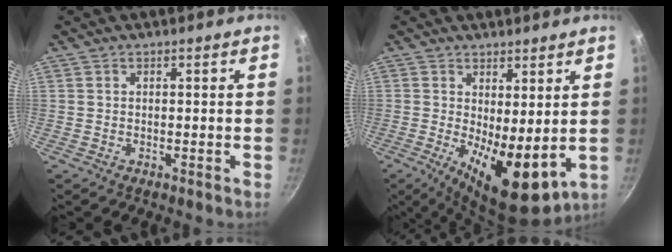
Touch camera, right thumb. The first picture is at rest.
{"total": 11.7, "force": [-0.2, 4.7, 10.7], "torque": [-0.144, -0.022, 0.008]}